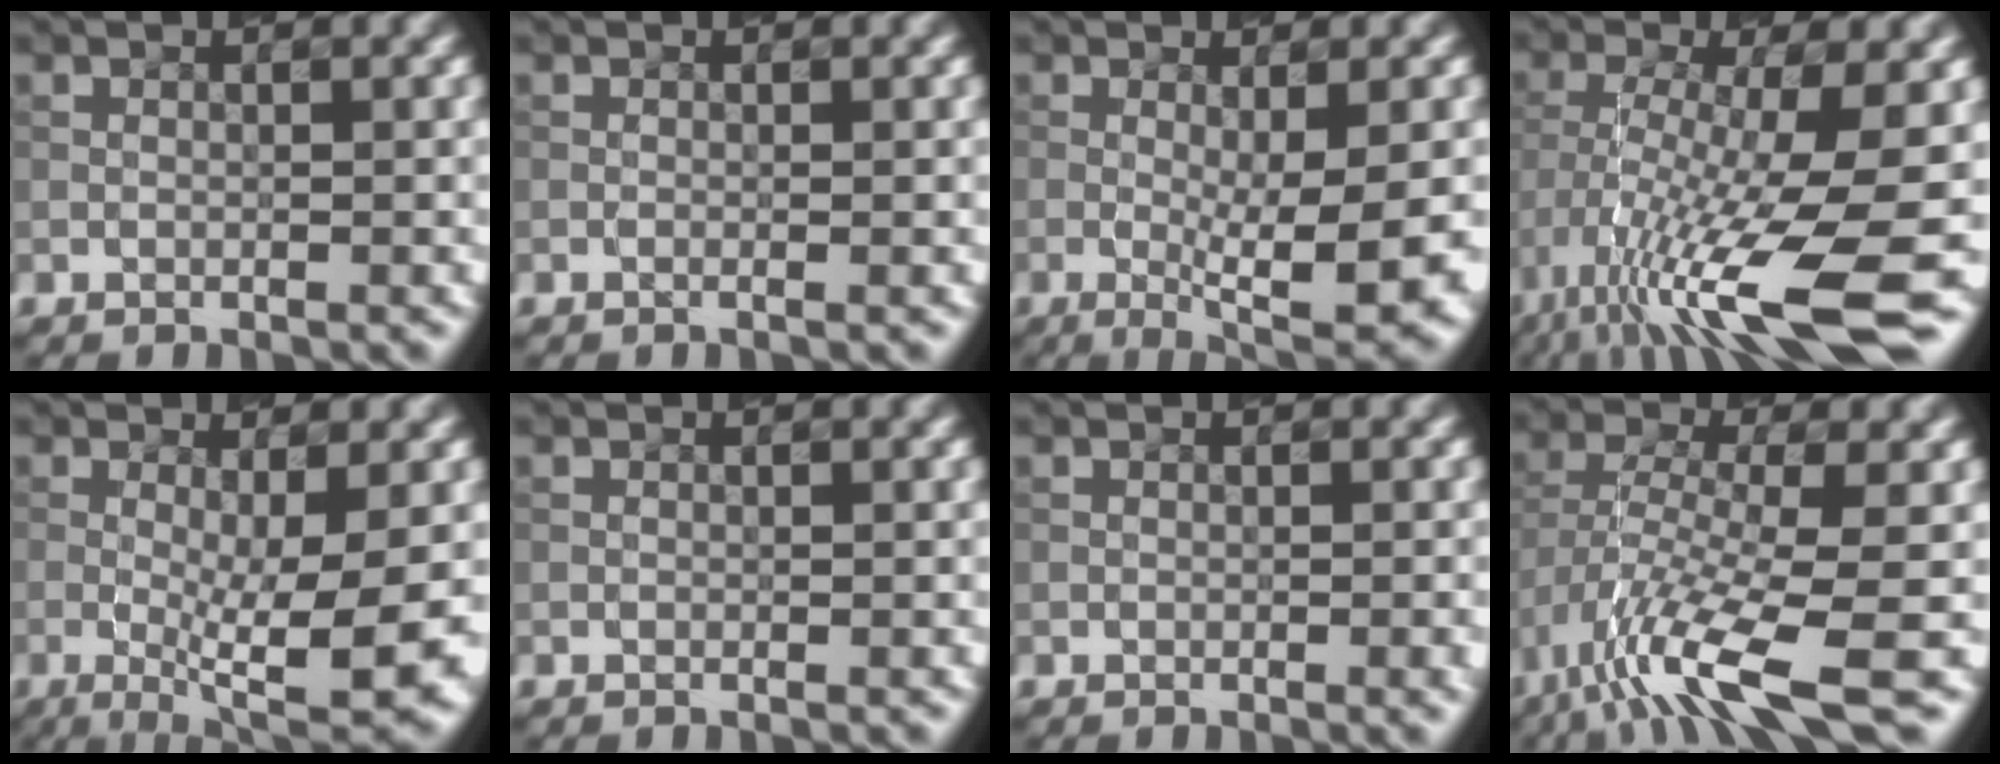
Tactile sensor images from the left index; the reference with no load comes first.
{"total": 0.6, "force": [-0.1, 0.2, 0.5], "torque": [-0.002, 0.002, -0.004]}
{"total": 7.2, "force": [-1.3, 1.4, 7.0], "torque": [-0.105, -0.018, -0.008]}
{"total": 13.0, "force": [-5.6, 2.9, 11.4], "torque": [-0.226, -0.022, -0.083]}
{"total": 9.0, "force": [-1.8, 1.9, 8.6], "torque": [-0.135, -0.022, -0.014]}
{"total": 0.0}
{"total": 1.4, "force": [-0.3, 0.5, 1.3], "torque": [-0.005, 0.005, 0.000]}
{"total": 9.5, "force": [-5.0, 2.4, 7.8], "torque": [-0.155, -0.002, -0.085]}